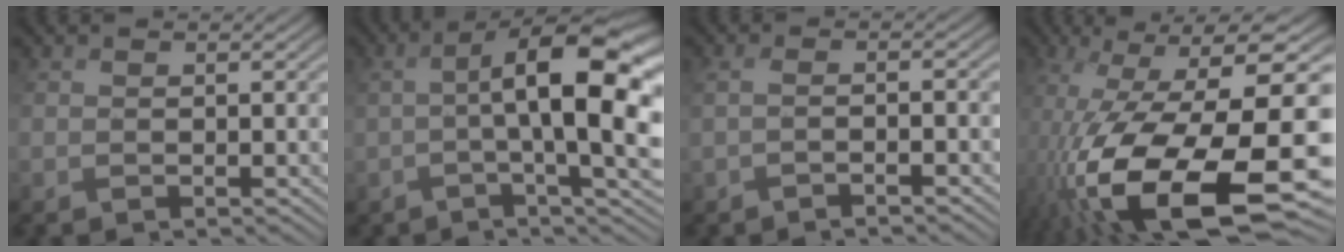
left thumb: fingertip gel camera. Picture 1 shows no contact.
{"total": 11.5, "force": [-0.4, 3.2, 11.0], "torque": [-0.154, 0.011, 0.010]}
{"total": 1.7, "force": [-1.2, -0.1, 1.2], "torque": [-0.019, 0.018, -0.026]}
{"total": 17.5, "force": [-7.6, 7.7, 13.7], "torque": [-0.299, -0.020, -0.109]}